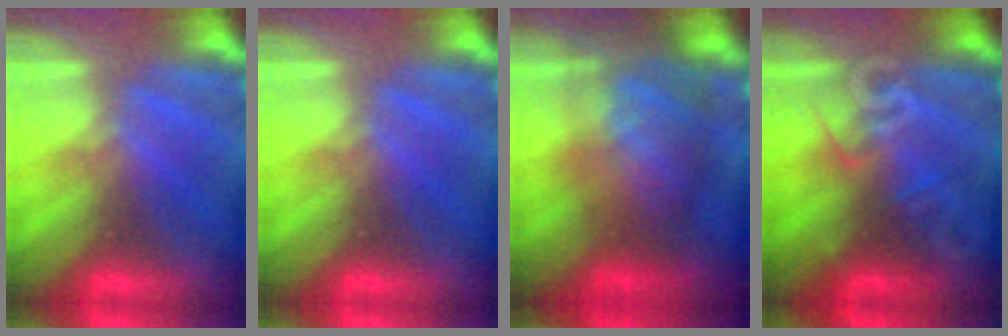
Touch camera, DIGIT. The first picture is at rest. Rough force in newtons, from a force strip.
{"total": 0.0}
{"total": 9.0}
{"total": 2.8}